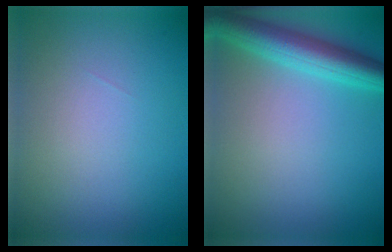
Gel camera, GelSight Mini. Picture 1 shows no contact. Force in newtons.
{"total": 5.2, "press": 5.2, "slide": 0.2}